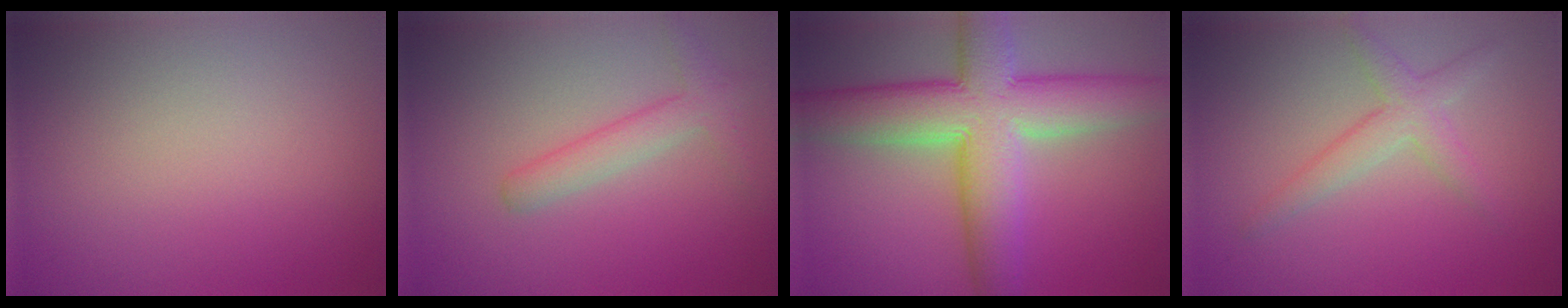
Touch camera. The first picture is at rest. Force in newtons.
{"total": 2.7, "press": 2.7, "slide": 0.1}
{"total": 10.4, "press": 10.4, "slide": 0.6}
{"total": 2.2, "press": 2.2, "slide": 0.2}